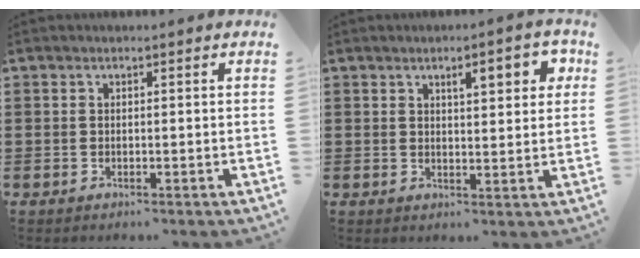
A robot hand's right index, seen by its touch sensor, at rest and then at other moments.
{"total": 4.5, "force": [2.1, 1.4, 3.8], "torque": [-0.047, -0.005, 0.026]}